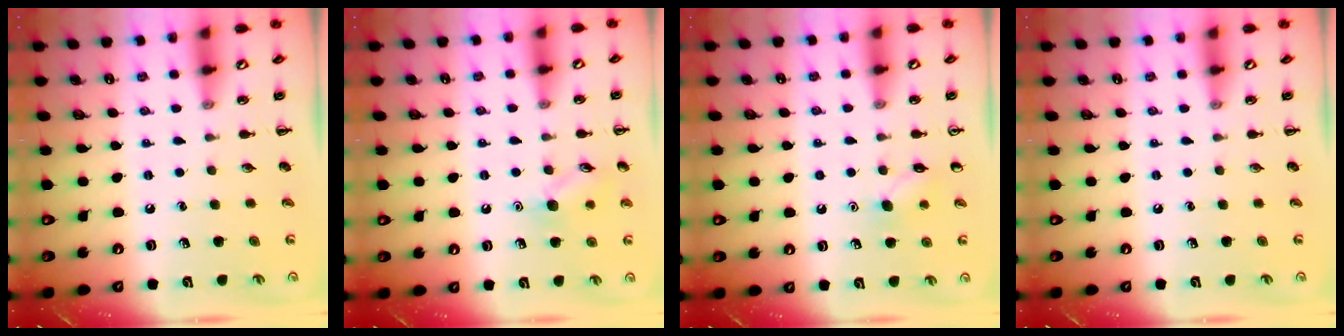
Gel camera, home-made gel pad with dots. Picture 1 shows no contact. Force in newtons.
{"total": 8.2, "press": 8.1, "slide": 1.2}
{"total": 6.2, "press": 6.0, "slide": 1.6}
{"total": 0.0}